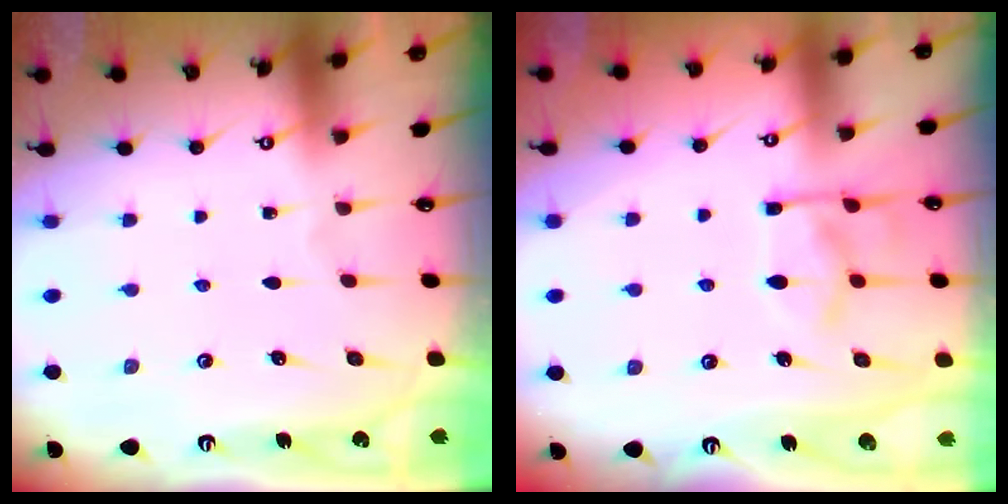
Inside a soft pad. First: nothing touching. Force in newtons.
{"total": 7.3, "press": 7.1, "slide": 1.4}